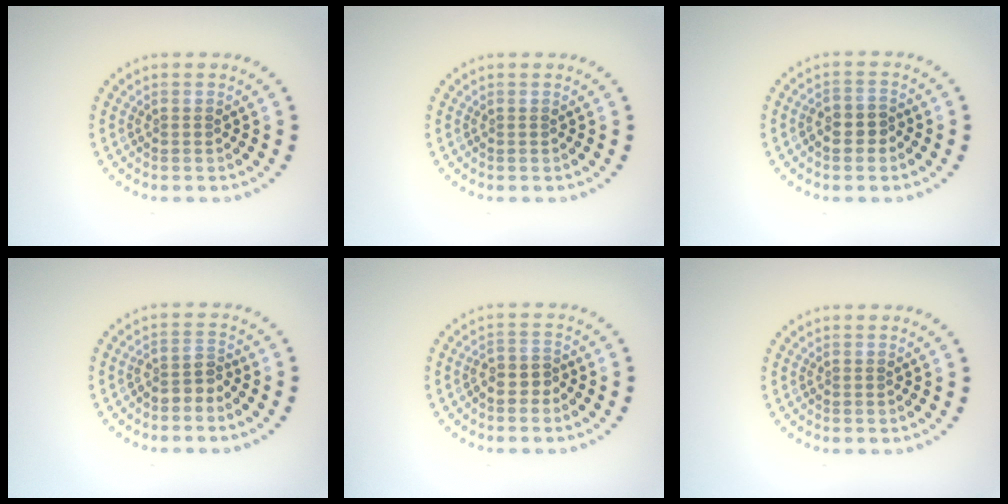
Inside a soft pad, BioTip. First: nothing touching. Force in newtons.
{"total": 0.0}
{"total": 2.3, "press": 2.2, "slide": 0.9}
{"total": 1.9, "press": 1.4, "slide": 1.2}
{"total": 1.4, "press": 1.3, "slide": 0.7}
{"total": 0.0}